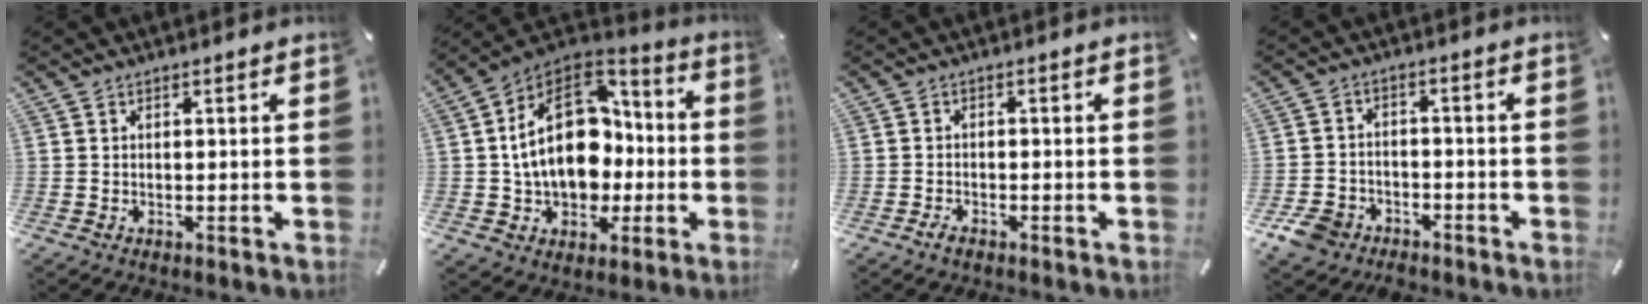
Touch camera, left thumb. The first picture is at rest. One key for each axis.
{"total": 20.9, "fx": 0.9, "fy": 15.8, "fz": 13.6, "tx": -0.247, "ty": 0.009, "tz": 0.021}
{"total": 1.9, "fx": -1.3, "fy": 1.1, "fz": 0.9, "tx": -0.017, "ty": 0.007, "tz": -0.027}
{"total": 6.4, "fx": -4.6, "fy": 4.1, "fz": 1.7, "tx": -0.045, "ty": 0.027, "tz": -0.090}